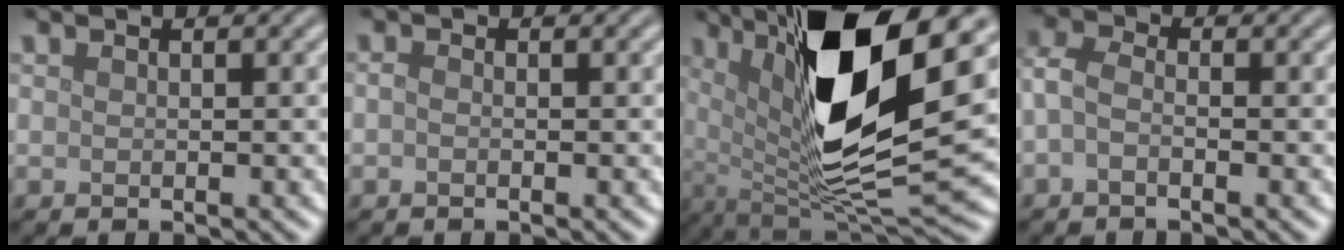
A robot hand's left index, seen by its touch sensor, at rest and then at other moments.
{"total": 0.5, "force": [-0.2, 0.3, 0.4], "torque": [-0.010, -0.001, -0.007]}
{"total": 13.6, "force": [4.3, 3.8, 12.3], "torque": [-0.213, -0.008, 0.080]}
{"total": 2.3, "force": [-0.8, 1.4, 1.7], "torque": [-0.041, 0.005, -0.029]}